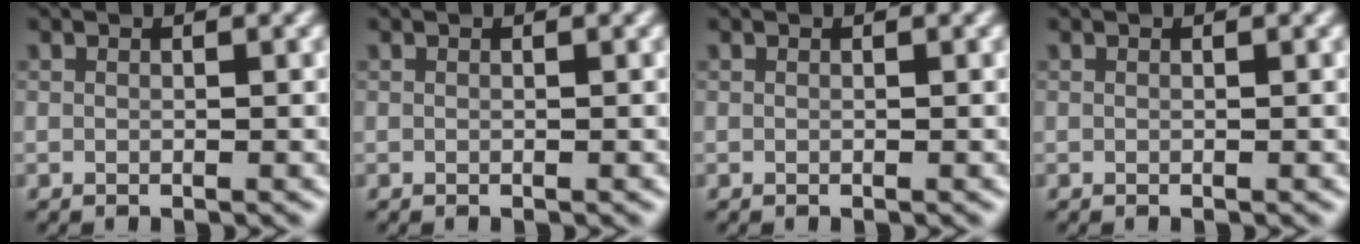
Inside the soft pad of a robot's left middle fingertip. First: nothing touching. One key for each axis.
{"total": 0.0}
{"total": 0.0}
{"total": 0.0}